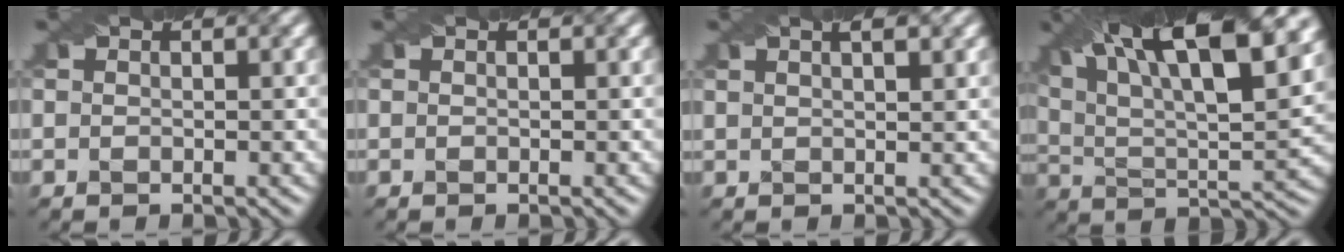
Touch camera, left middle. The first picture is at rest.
{"total": 0.0}
{"total": 3.5, "force": [2.1, 1.5, 2.4], "torque": [-0.012, 0.018, 0.008]}
{"total": 17.5, "force": [9.9, 6.5, 12.9], "torque": [-0.201, 0.038, 0.141]}